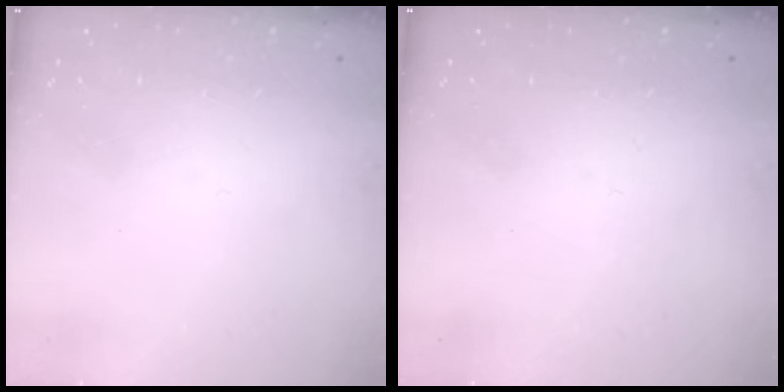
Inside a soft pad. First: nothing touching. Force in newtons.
{"total": 0.0}